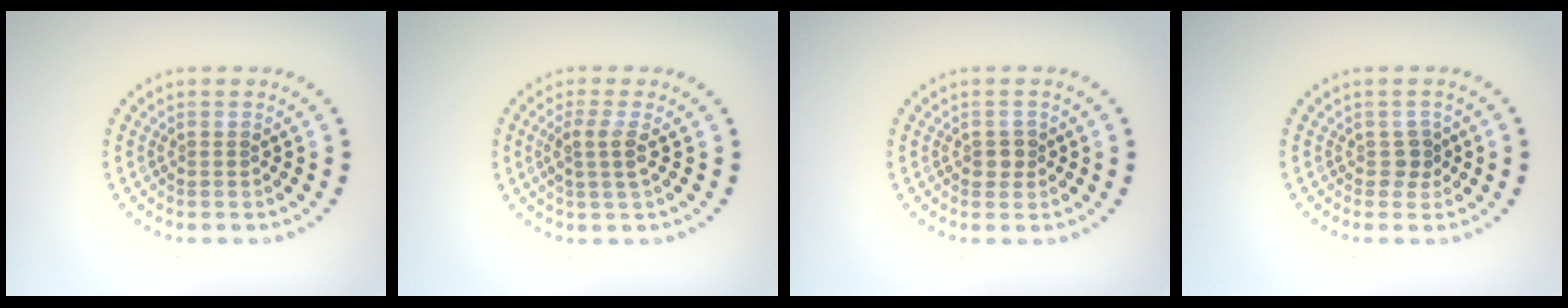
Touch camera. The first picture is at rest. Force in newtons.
{"total": 2.0, "press": 1.7, "slide": 1.2}
{"total": 1.3, "press": 1.2, "slide": 0.5}
{"total": 1.3, "press": 1.0, "slide": 0.8}